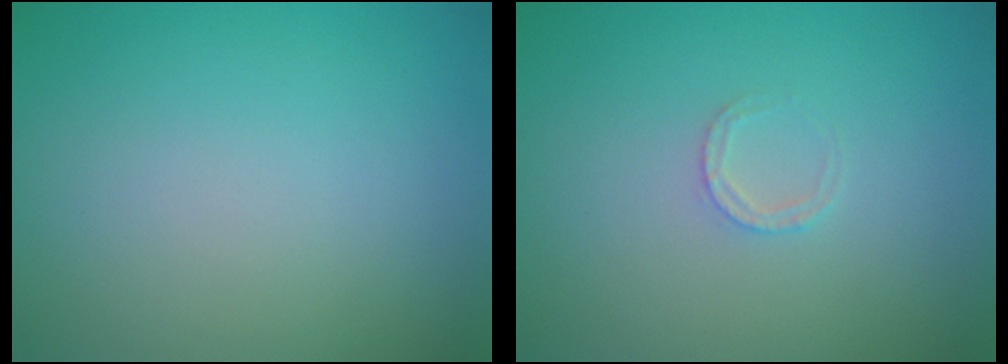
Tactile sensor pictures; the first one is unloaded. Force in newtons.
{"total": 1.3, "press": 1.3, "slide": 0.2}